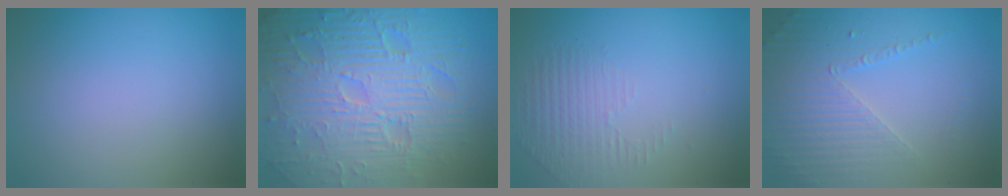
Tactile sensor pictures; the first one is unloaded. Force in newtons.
{"total": 11.9, "press": 7.7, "slide": 9.1}
{"total": 1.3, "press": 0.5, "slide": 1.2}
{"total": 3.7, "press": 3.4, "slide": 1.6}